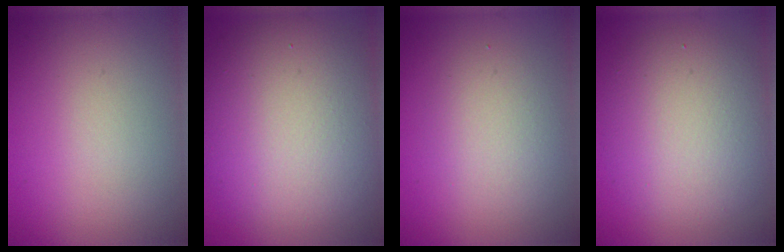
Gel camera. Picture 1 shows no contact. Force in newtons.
{"total": 11.4, "press": 11.4, "slide": 1.0}
{"total": 2.6, "press": 2.6, "slide": 0.1}
{"total": 6.7, "press": 6.7, "slide": 0.3}